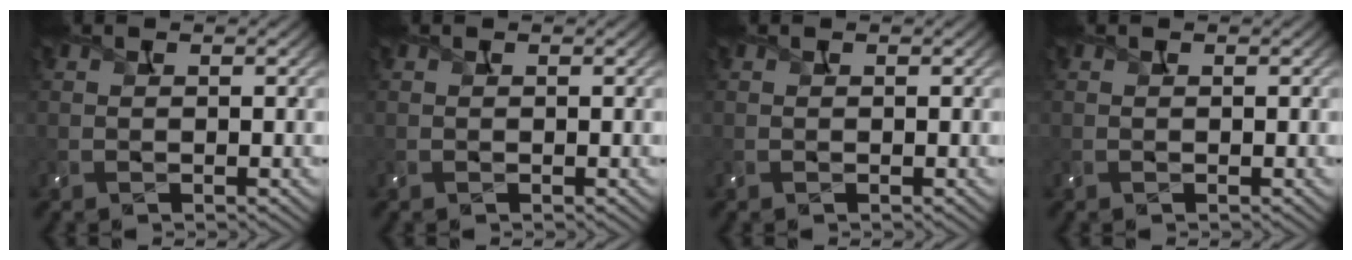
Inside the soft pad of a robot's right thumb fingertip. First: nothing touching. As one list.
[{"total": 0.0}, {"total": 0.0}, {"total": 0.0}]